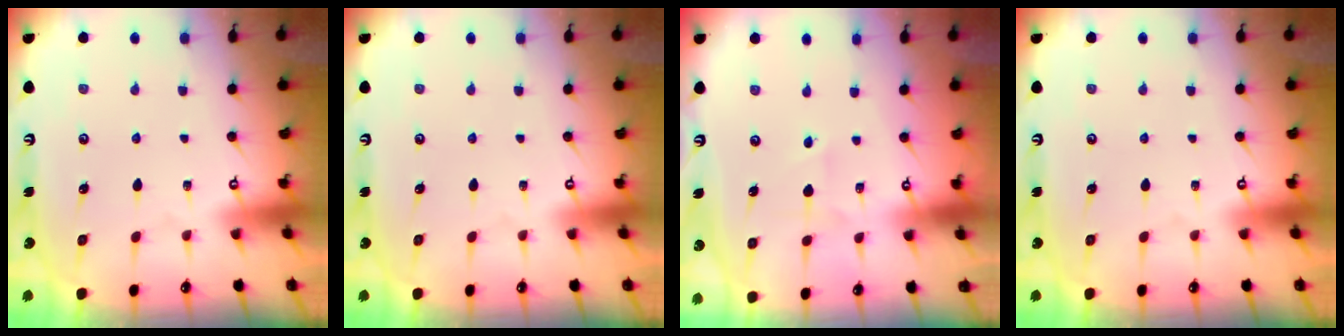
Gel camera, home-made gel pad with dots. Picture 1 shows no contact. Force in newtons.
{"total": 0.0}
{"total": 1.3, "press": 1.3, "slide": 0.2}
{"total": 0.0}